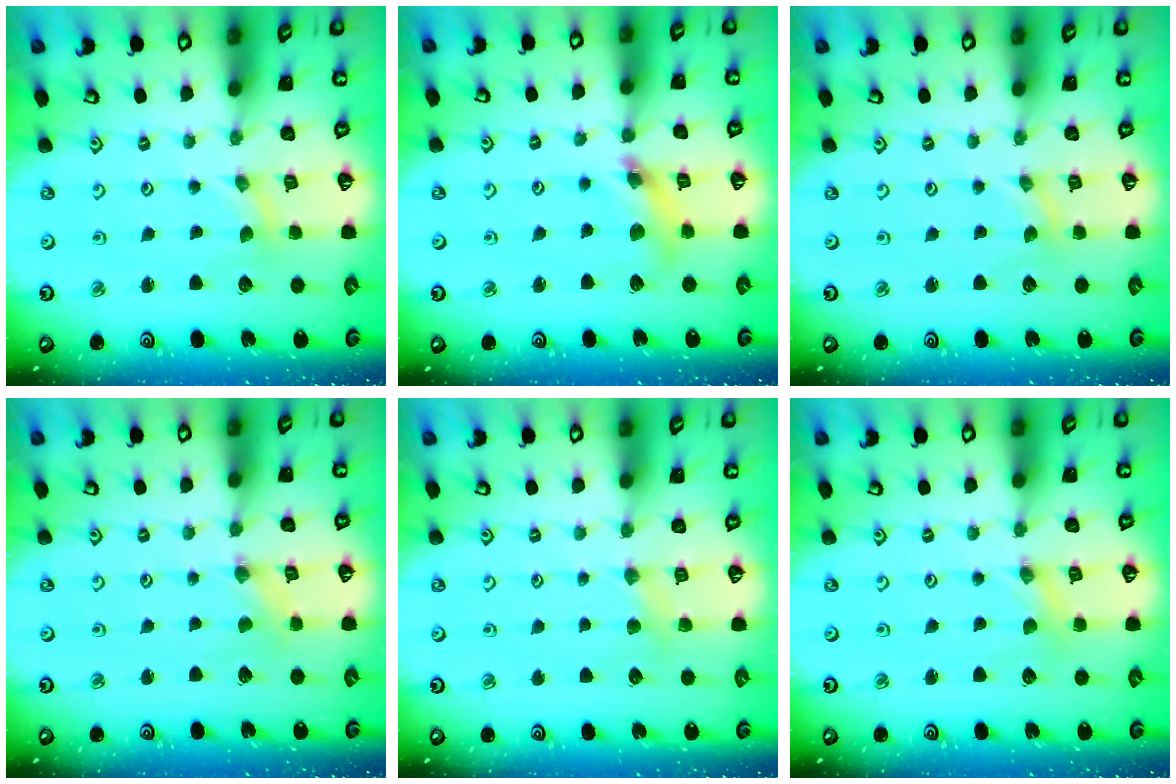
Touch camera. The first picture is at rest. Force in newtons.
{"total": 10.4, "press": 10.3, "slide": 1.3}
{"total": 0.0}
{"total": 0.0}
{"total": 3.8, "press": 3.7, "slide": 0.6}
{"total": 1.1, "press": 1.1, "slide": 0.2}